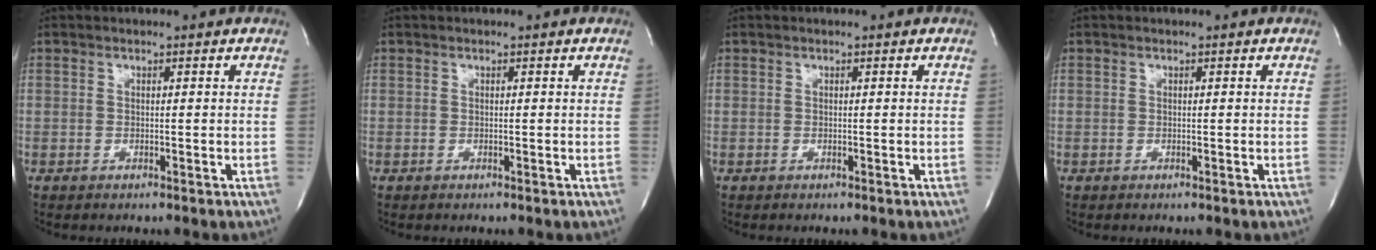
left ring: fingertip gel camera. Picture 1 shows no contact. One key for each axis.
{"total": 0.0}
{"total": 0.0}
{"total": 0.0}